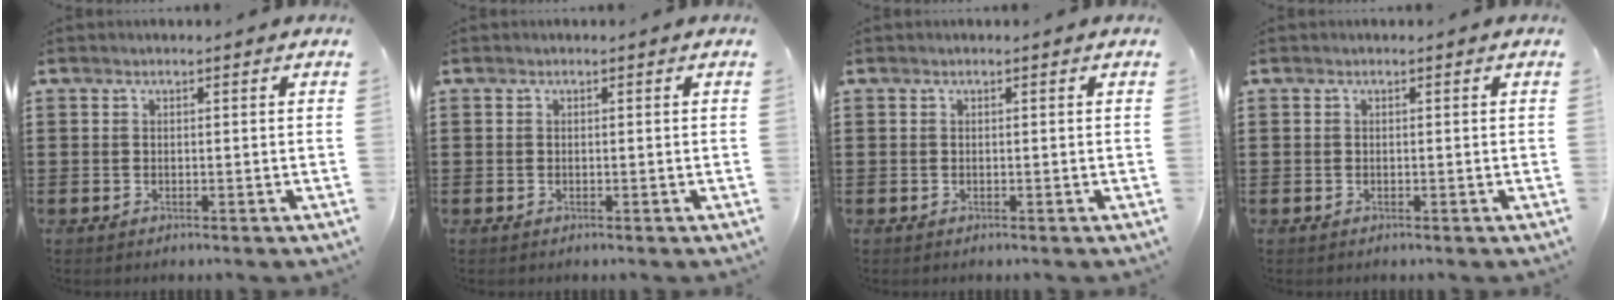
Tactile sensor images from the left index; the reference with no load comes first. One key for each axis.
{"total": 0.0}
{"total": 0.0}
{"total": 0.0}